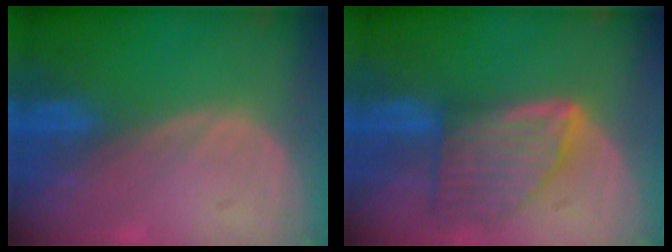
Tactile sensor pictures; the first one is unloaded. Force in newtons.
{"total": 8.0, "press": 7.1, "slide": 3.6}